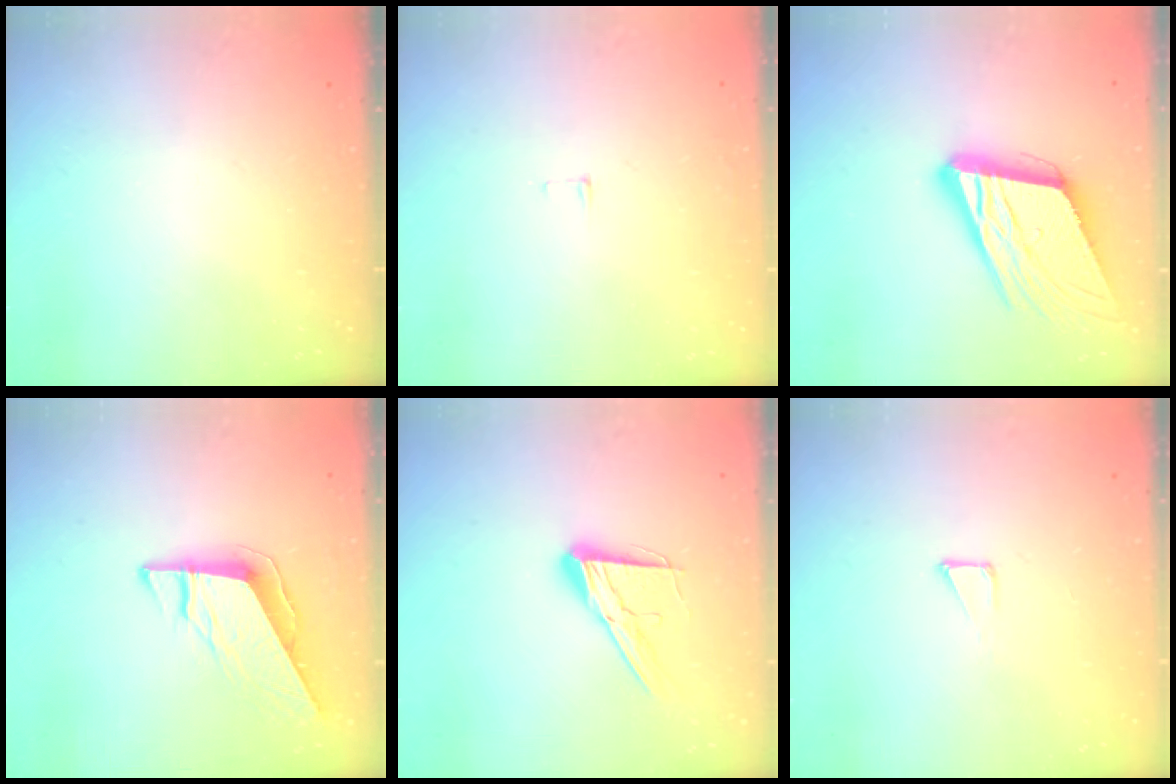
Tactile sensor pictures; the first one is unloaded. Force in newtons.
{"total": 3.8, "press": 3.8, "slide": 0.3}
{"total": 17.9, "press": 17.6, "slide": 3.3}
{"total": 9.1, "press": 9.1, "slide": 0.3}
{"total": 12.3, "press": 12.3, "slide": 1.0}
{"total": 1.3, "press": 1.3, "slide": 0.0}